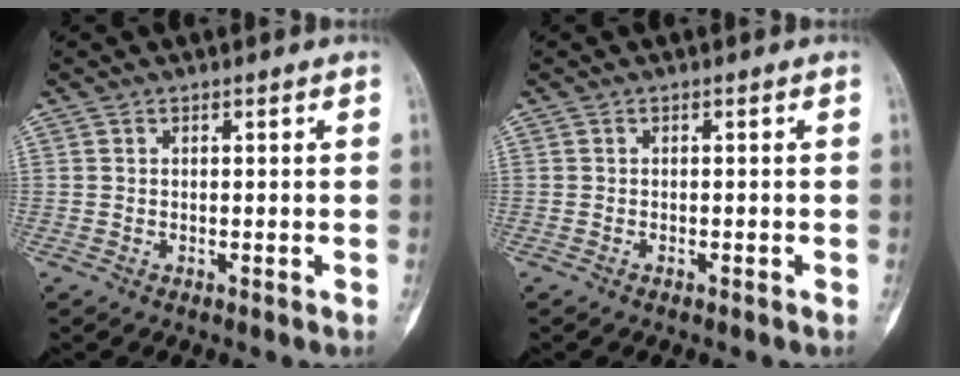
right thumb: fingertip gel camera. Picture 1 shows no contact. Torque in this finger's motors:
{"motor_torque": [-0.70, -0.25, -0.07, -0.09, -0.08]}